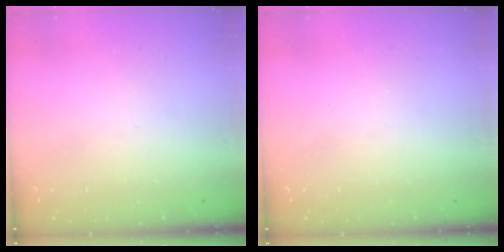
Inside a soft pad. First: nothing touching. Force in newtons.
{"total": 0.0}